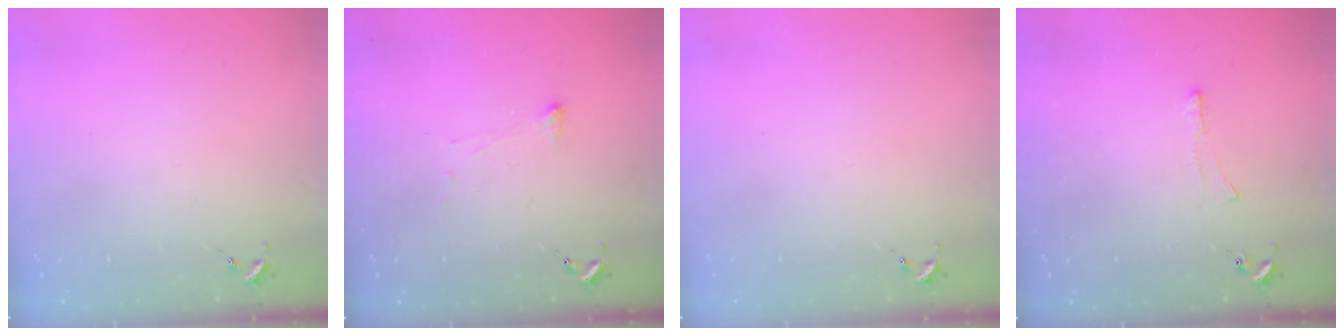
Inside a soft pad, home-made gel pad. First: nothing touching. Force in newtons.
{"total": 2.9, "press": 2.8, "slide": 0.6}
{"total": 0.0}
{"total": 4.5, "press": 4.5, "slide": 0.3}